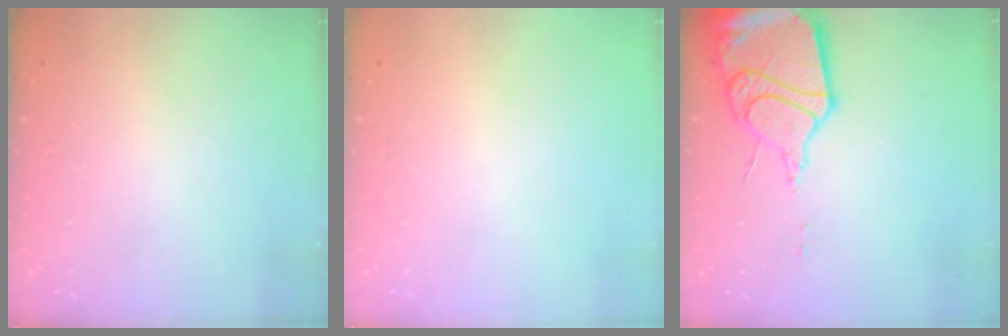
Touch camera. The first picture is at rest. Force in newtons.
{"total": 0.0}
{"total": 19.2, "press": 18.4, "slide": 5.2}